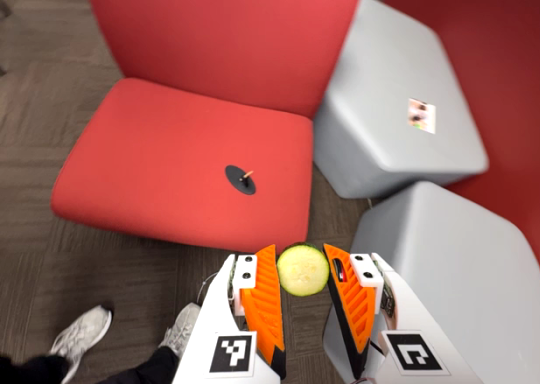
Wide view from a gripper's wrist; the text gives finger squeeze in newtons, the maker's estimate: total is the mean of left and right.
{"total": 8.5, "left": 8.7, "right": 8.3}